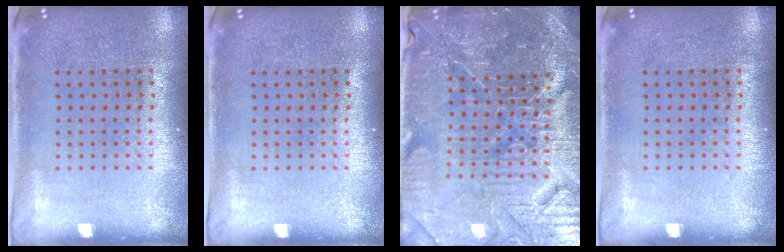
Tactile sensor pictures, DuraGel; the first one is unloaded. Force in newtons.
{"total": 0.0}
{"total": 5.8, "press": 5.3, "slide": 2.1}
{"total": 0.0}